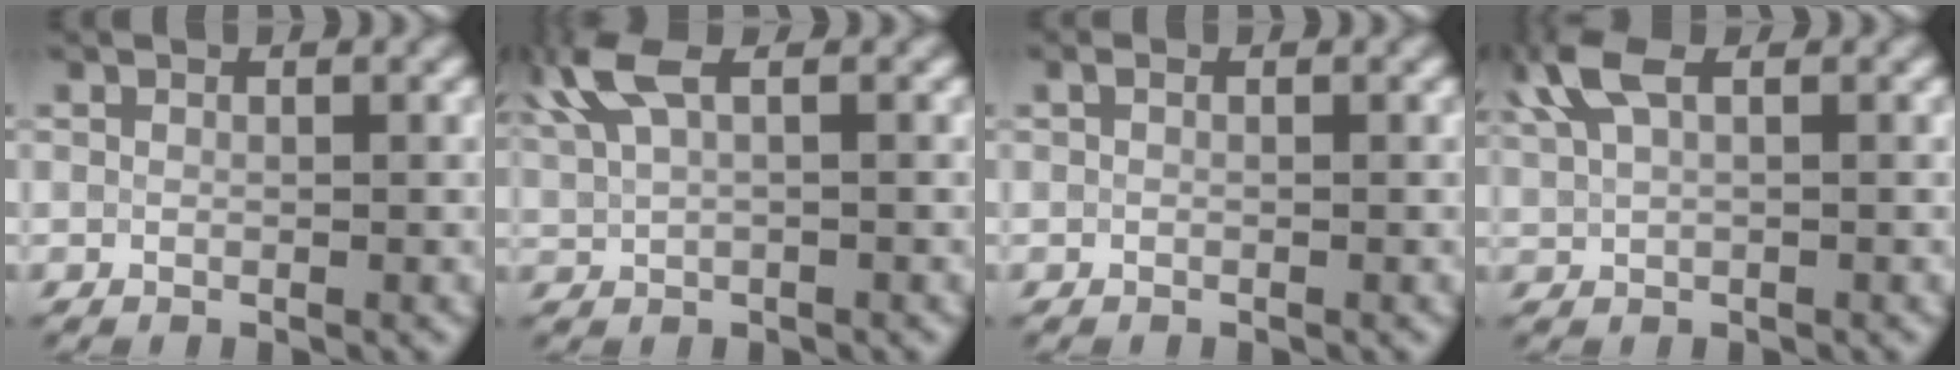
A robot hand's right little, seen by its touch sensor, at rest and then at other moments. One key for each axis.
{"total": 4.1, "fx": 2.3, "fy": 1.2, "fz": 3.1, "tx": -0.080, "ty": 0.017, "tz": 0.046}
{"total": 0.0}
{"total": 3.8, "fx": 2.0, "fy": 1.4, "fz": 2.9, "tx": -0.075, "ty": 0.016, "tz": 0.039}